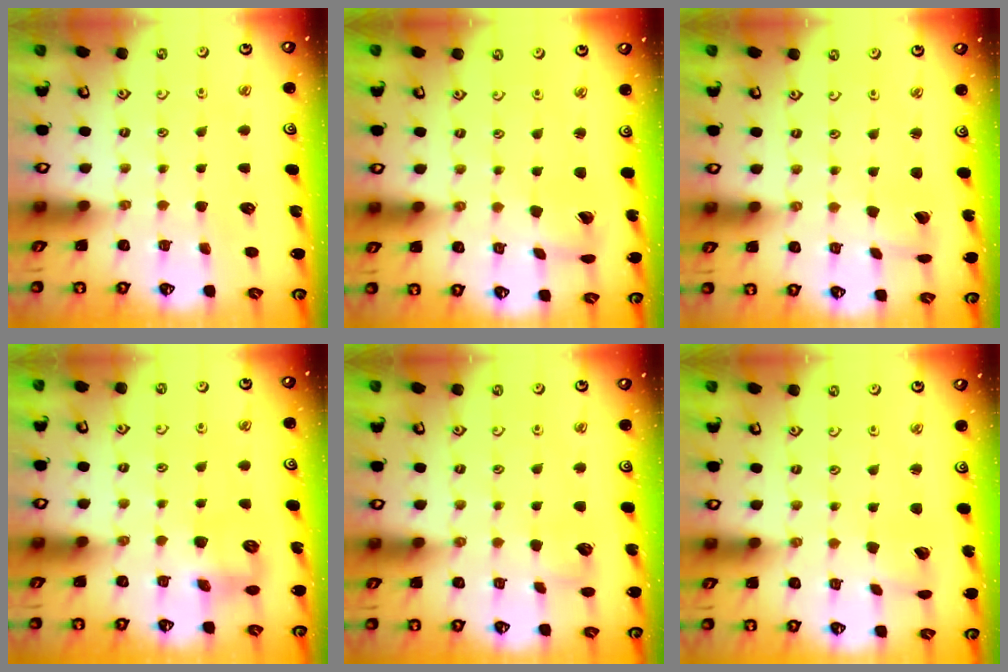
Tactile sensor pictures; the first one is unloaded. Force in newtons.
{"total": 1.6, "press": 1.6, "slide": 0.3}
{"total": 2.6, "press": 2.6, "slide": 0.1}
{"total": 7.6, "press": 7.5, "slide": 1.0}
{"total": 4.8, "press": 4.7, "slide": 0.5}
{"total": 2.1, "press": 2.1, "slide": 0.3}